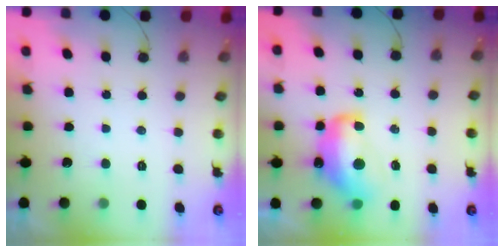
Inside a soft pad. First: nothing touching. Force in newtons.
{"total": 13.1, "press": 13.1, "slide": 1.3}